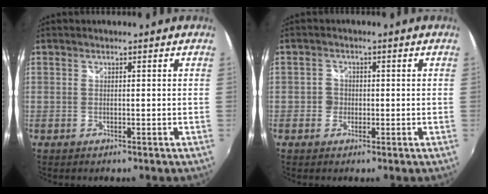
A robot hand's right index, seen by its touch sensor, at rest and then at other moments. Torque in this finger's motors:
{"motor_torque": [0.36, 0.27, 0.05, 0.02]}